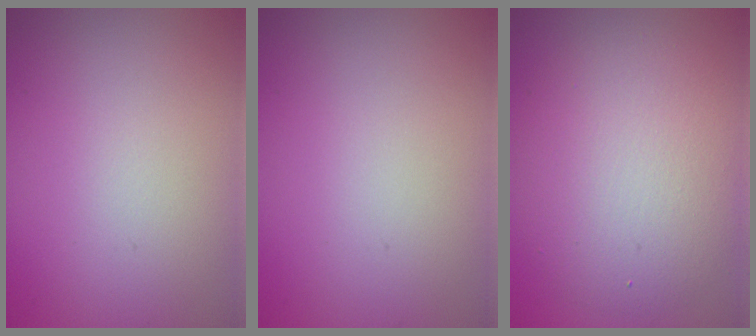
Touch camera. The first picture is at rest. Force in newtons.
{"total": 0.0}
{"total": 6.7, "press": 6.7, "slide": 0.6}